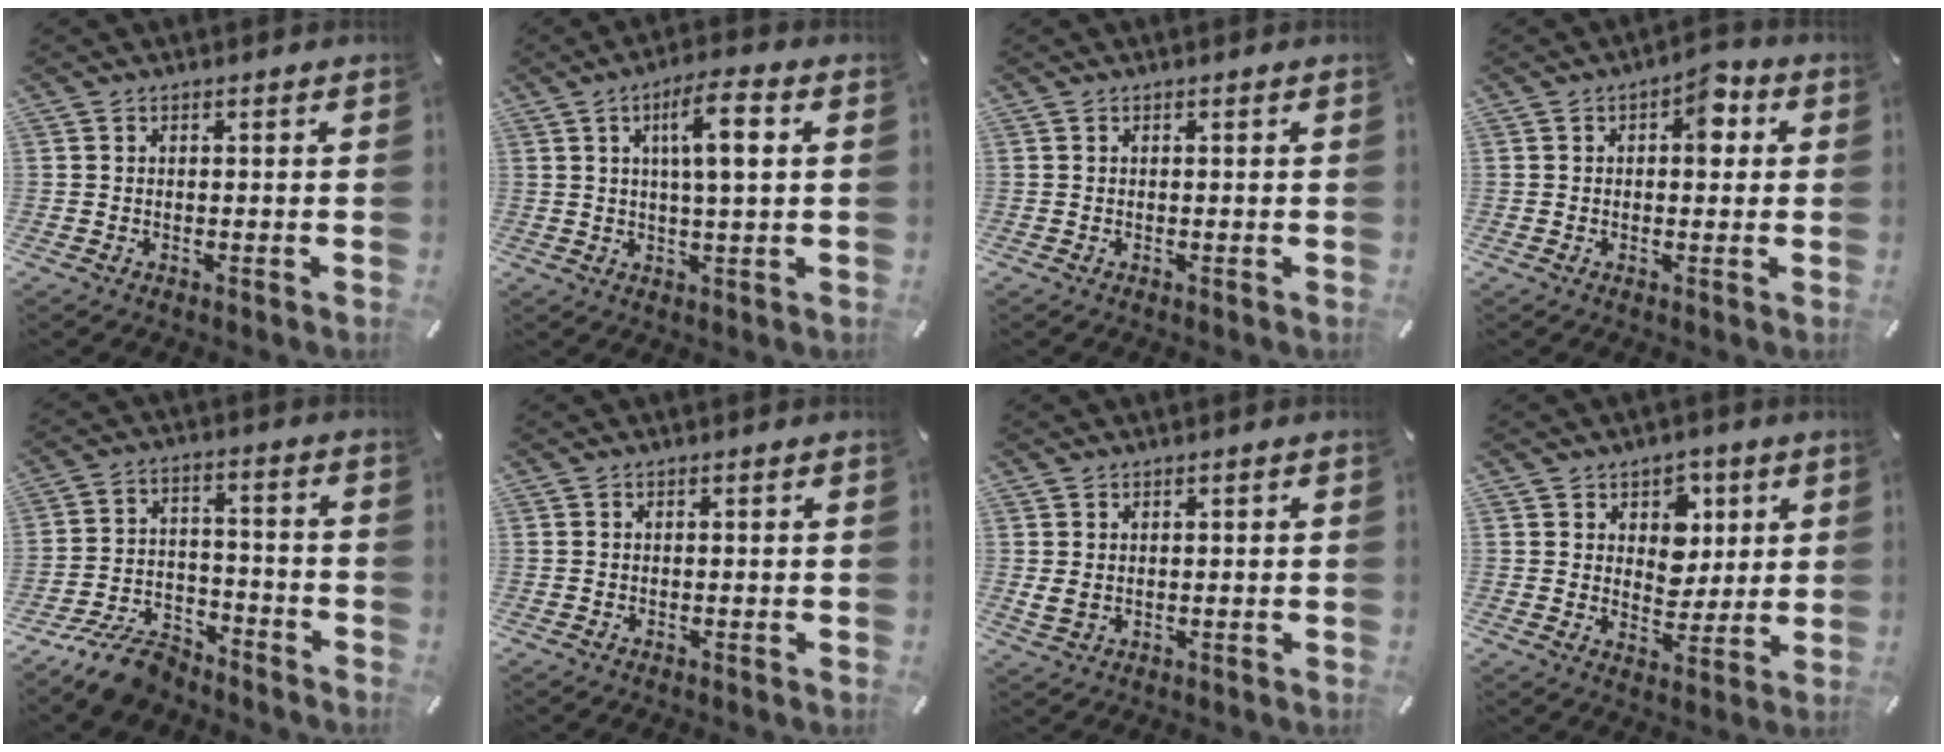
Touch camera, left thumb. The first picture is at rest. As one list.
[{"total": 9.5, "force": [2.5, 2.1, 9.0], "torque": [-0.157, 0.004, 0.035]}, {"total": 0.0}, {"total": 5.6, "force": [1.1, 3.1, 4.6], "torque": [-0.045, -0.004, 0.007]}, {"total": 10.4, "force": [-8.7, 4.4, 3.8], "torque": [-0.059, 0.055, -0.161]}, {"total": 0.0}, {"total": 2.5, "force": [0.5, 1.9, 1.6], "torque": [-0.023, 0.000, 0.008]}, {"total": 8.1, "force": [3.0, 7.0, 2.7], "torque": [-0.033, -0.019, 0.053]}]